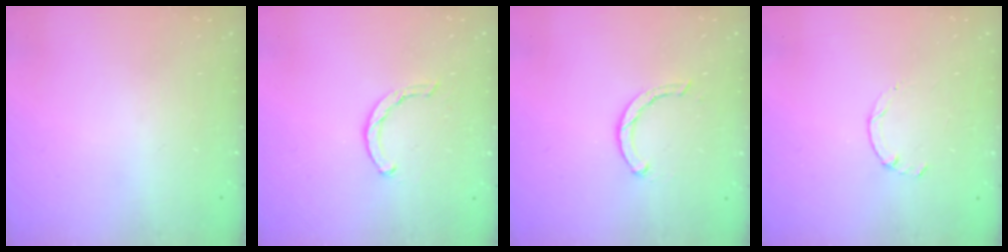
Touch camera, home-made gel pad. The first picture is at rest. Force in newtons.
{"total": 1.4, "press": 1.3, "slide": 0.3}
{"total": 3.3, "press": 3.2, "slide": 0.7}
{"total": 1.3, "press": 1.2, "slide": 0.4}